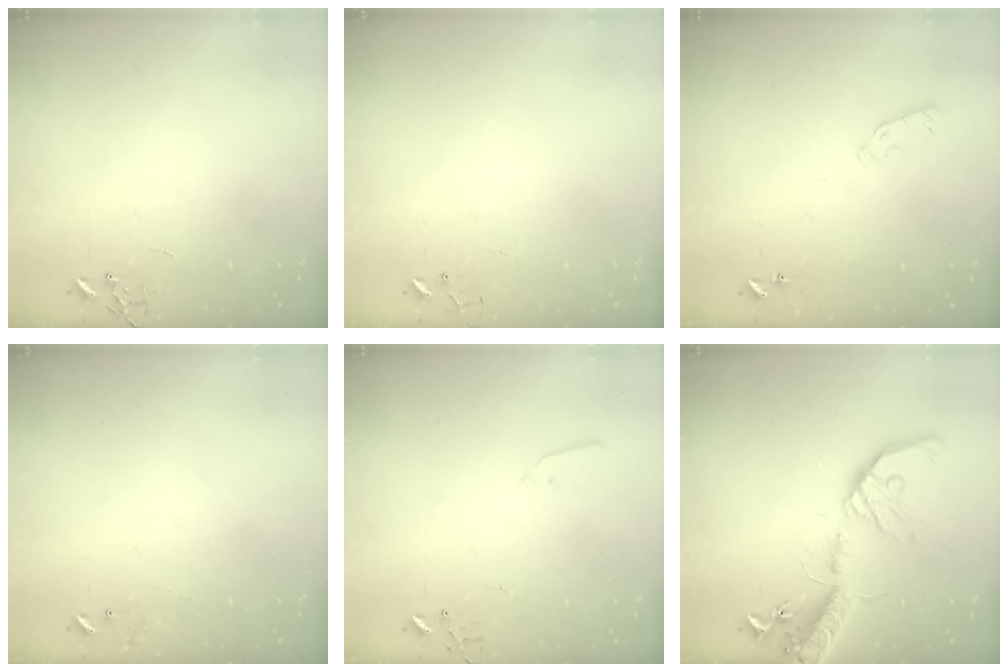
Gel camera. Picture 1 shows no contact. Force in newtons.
{"total": 4.9, "press": 4.8, "slide": 0.4}
{"total": 3.9, "press": 3.8, "slide": 0.7}
{"total": 6.9, "press": 6.9, "slide": 0.4}
{"total": 2.9, "press": 2.8, "slide": 0.8}
{"total": 19.5, "press": 19.2, "slide": 3.6}